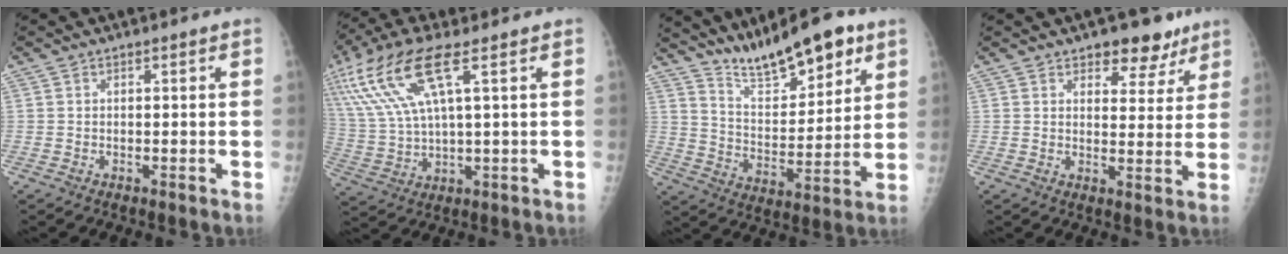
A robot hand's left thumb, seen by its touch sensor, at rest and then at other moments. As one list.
[{"total": 15.8, "force": [6.9, 4.5, 13.5], "torque": [-0.319, -0.003, 0.141]}, {"total": 15.2, "force": [11.2, 4.7, 9.2], "torque": [-0.119, -0.062, 0.197]}, {"total": 7.6, "force": [5.3, 4.1, 3.4], "torque": [-0.003, -0.026, 0.072]}]